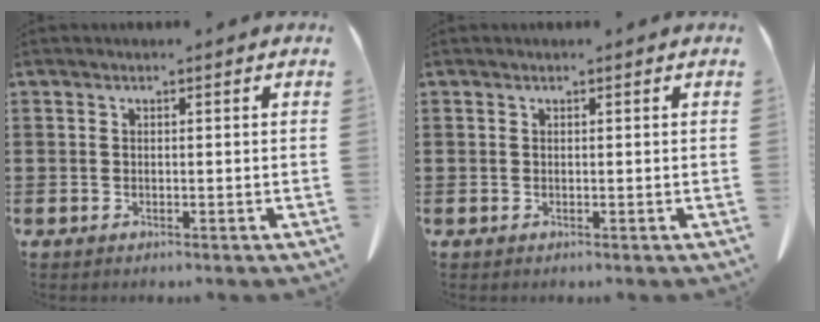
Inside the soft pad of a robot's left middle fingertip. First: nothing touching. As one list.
[{"total": 0.0}]